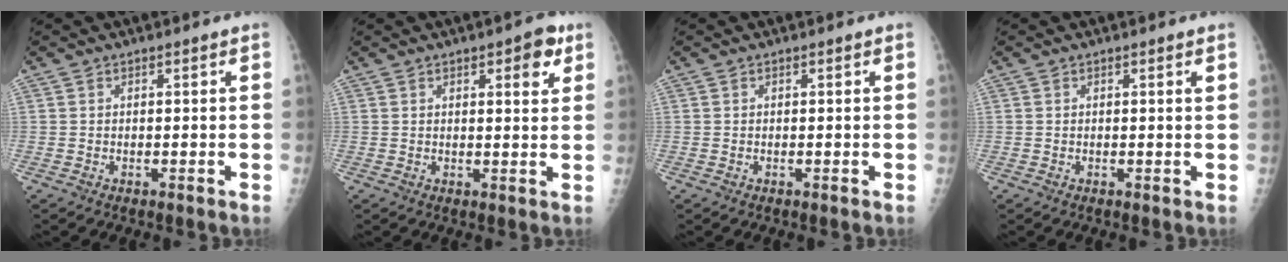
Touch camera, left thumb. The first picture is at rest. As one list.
[{"total": 5.1, "force": [2.5, 1.8, 4.0], "torque": [-0.037, -0.008, 0.027]}, {"total": 0.0}, {"total": 0.5, "force": [0.3, 0.0, 0.4], "torque": [-0.007, -0.001, 0.002]}]